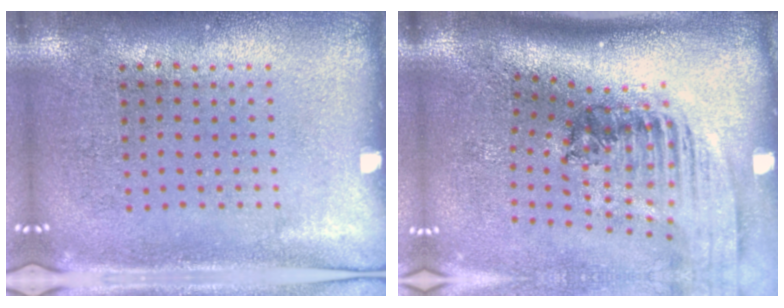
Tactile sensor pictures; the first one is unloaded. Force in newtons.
{"total": 2.3, "press": 1.6, "slide": 1.6}